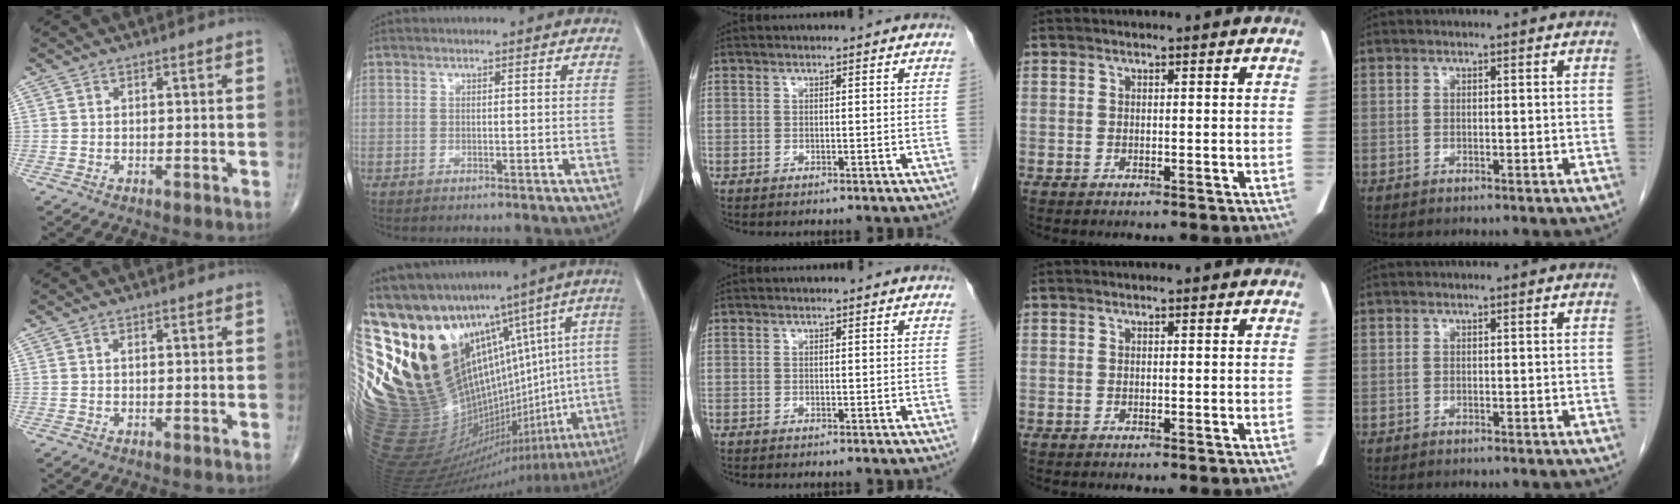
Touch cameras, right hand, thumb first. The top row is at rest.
{"thumb": {"total": 0.8, "force": [0.2, 0.3, 0.6], "torque": [-0.014, 0.004, 0.004]}, "index": {"total": 34.8, "force": [13.8, 16.5, 27.4], "torque": [-0.462, 0.055, 0.274]}}